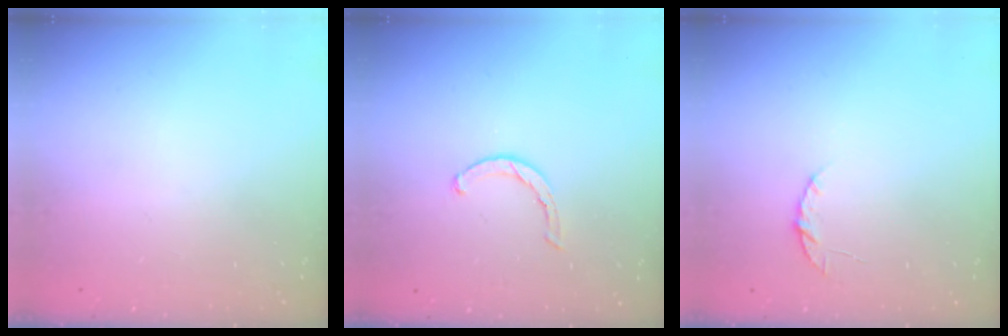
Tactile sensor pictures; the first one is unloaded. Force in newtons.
{"total": 1.8, "press": 1.8, "slide": 0.3}
{"total": 4.3, "press": 4.3, "slide": 0.5}